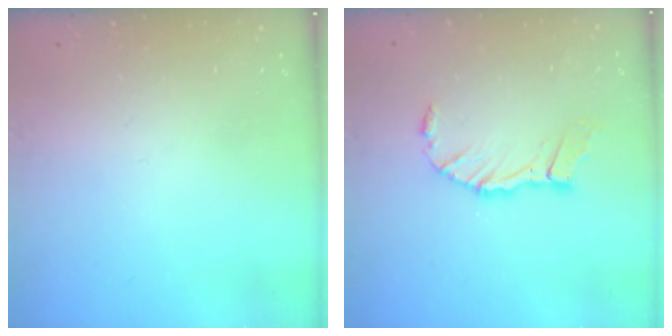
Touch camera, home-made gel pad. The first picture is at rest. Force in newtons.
{"total": 8.8, "press": 8.7, "slide": 1.3}